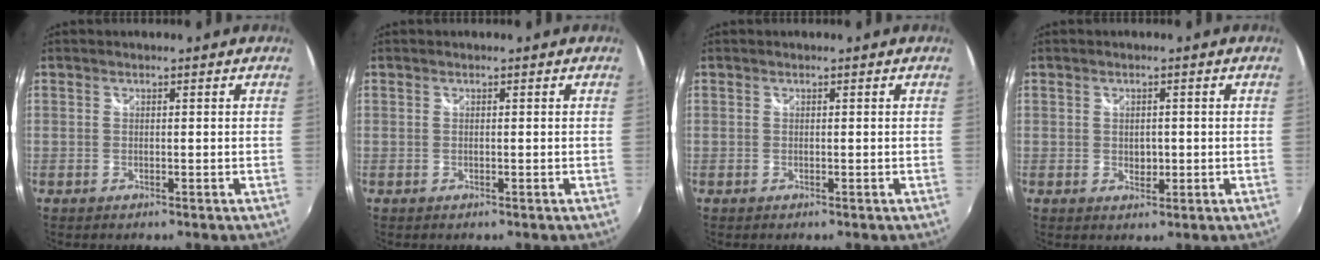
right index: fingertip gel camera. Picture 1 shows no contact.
{"total": 0.0}
{"total": 0.0}
{"total": 2.1, "force": [-0.1, 1.7, 1.2], "torque": [-0.016, -0.002, 0.000]}